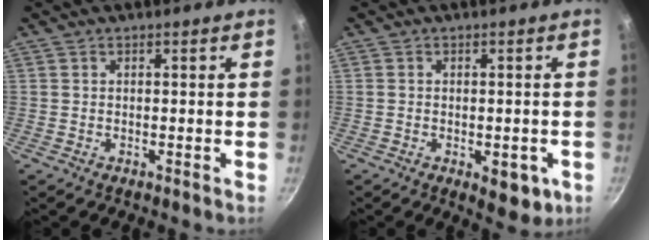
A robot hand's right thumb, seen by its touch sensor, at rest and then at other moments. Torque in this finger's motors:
{"motor_torque": [-0.17, -0.01, -0.05, 0.03, 0.11]}